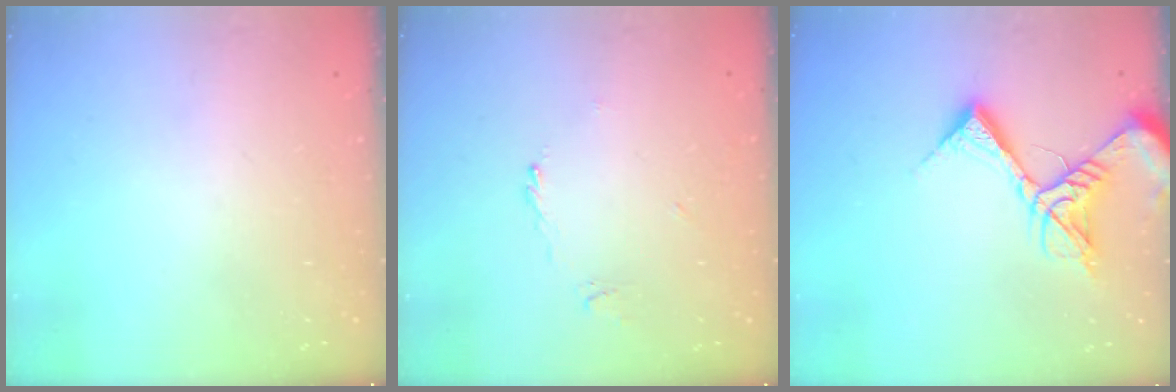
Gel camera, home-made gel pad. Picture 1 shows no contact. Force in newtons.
{"total": 1.1, "press": 1.1, "slide": 0.4}
{"total": 12.7, "press": 12.7, "slide": 1.3}